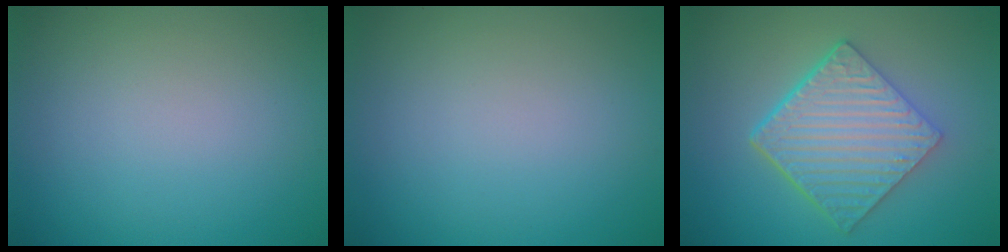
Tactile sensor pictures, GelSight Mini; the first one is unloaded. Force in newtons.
{"total": 0.0}
{"total": 6.6, "press": 4.7, "slide": 4.6}